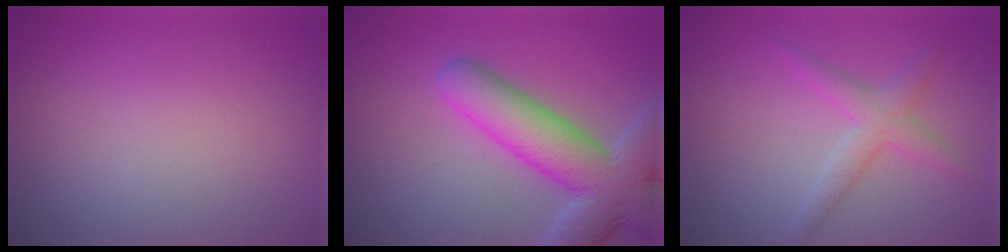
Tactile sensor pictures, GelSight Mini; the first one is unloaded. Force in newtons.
{"total": 9.2, "press": 9.2, "slide": 0.9}
{"total": 2.5, "press": 2.5, "slide": 0.2}